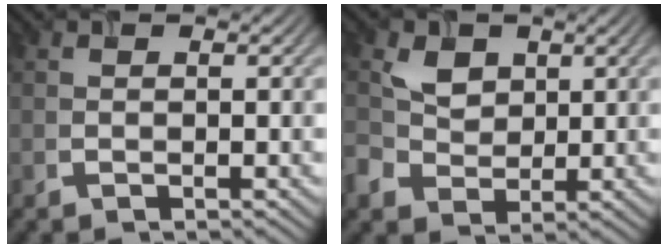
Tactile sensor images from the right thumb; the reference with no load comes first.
{"total": 4.5, "force": [1.0, 3.7, 2.3], "torque": [-0.066, 0.001, 0.016]}